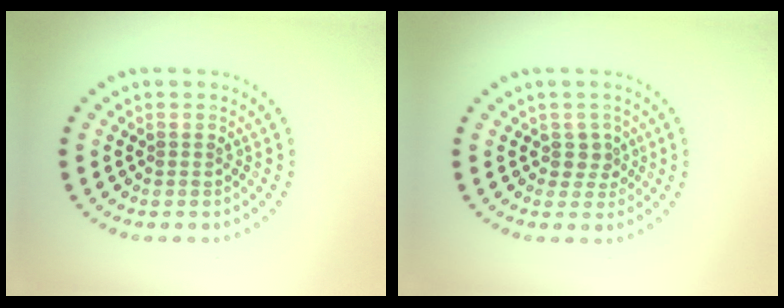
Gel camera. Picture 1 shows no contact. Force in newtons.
{"total": 1.6, "press": 1.3, "slide": 0.9}